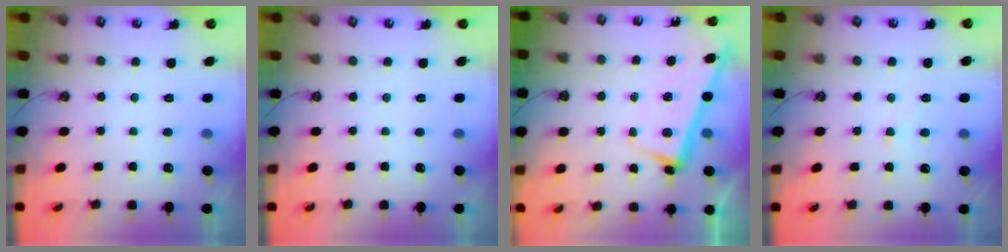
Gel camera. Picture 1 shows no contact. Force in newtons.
{"total": 0.0}
{"total": 2.6, "press": 2.5, "slide": 0.7}
{"total": 0.9, "press": 0.9, "slide": 0.3}